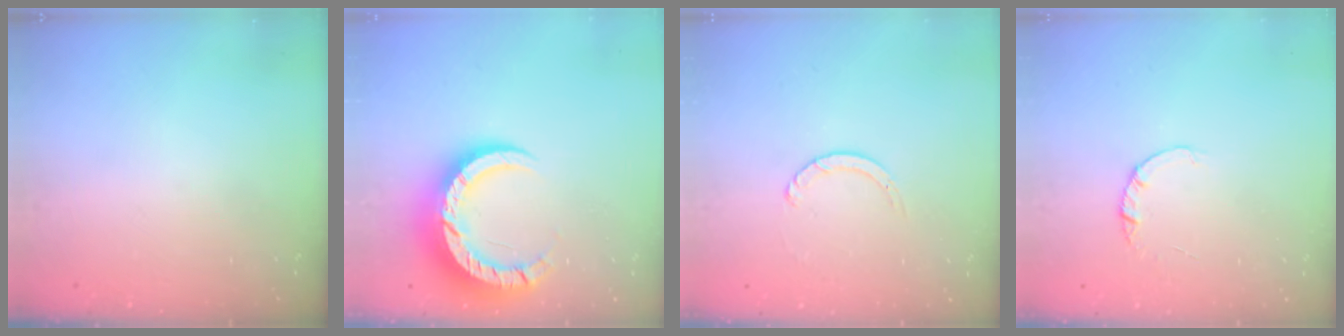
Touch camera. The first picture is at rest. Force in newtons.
{"total": 14.2, "press": 14.1, "slide": 1.3}
{"total": 1.3, "press": 1.2, "slide": 0.2}
{"total": 1.4, "press": 1.4, "slide": 0.2}